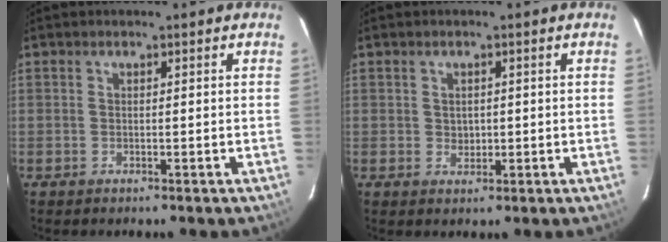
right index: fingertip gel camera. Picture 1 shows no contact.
{"total": 1.9, "force": [0.1, 1.8, 0.8], "torque": [-0.012, 0.003, 0.004]}